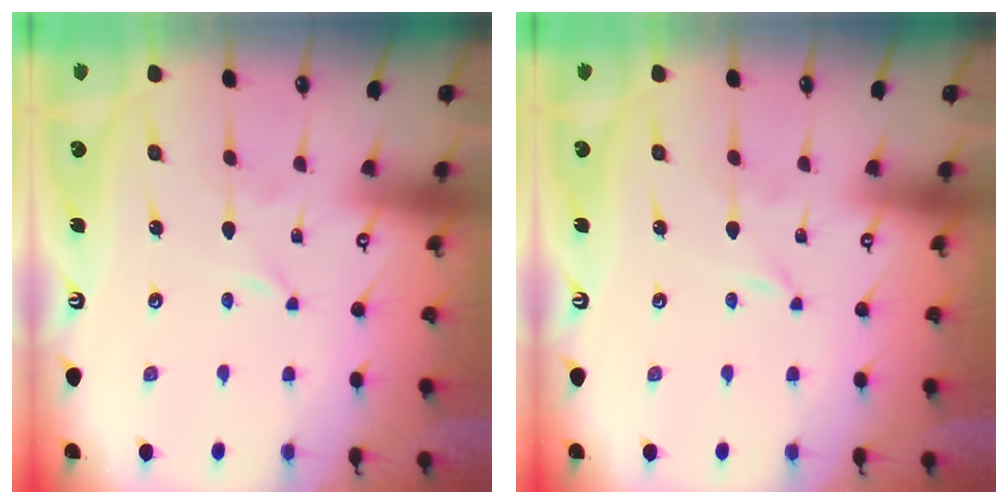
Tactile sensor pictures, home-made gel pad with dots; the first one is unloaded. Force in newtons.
{"total": 0.0}